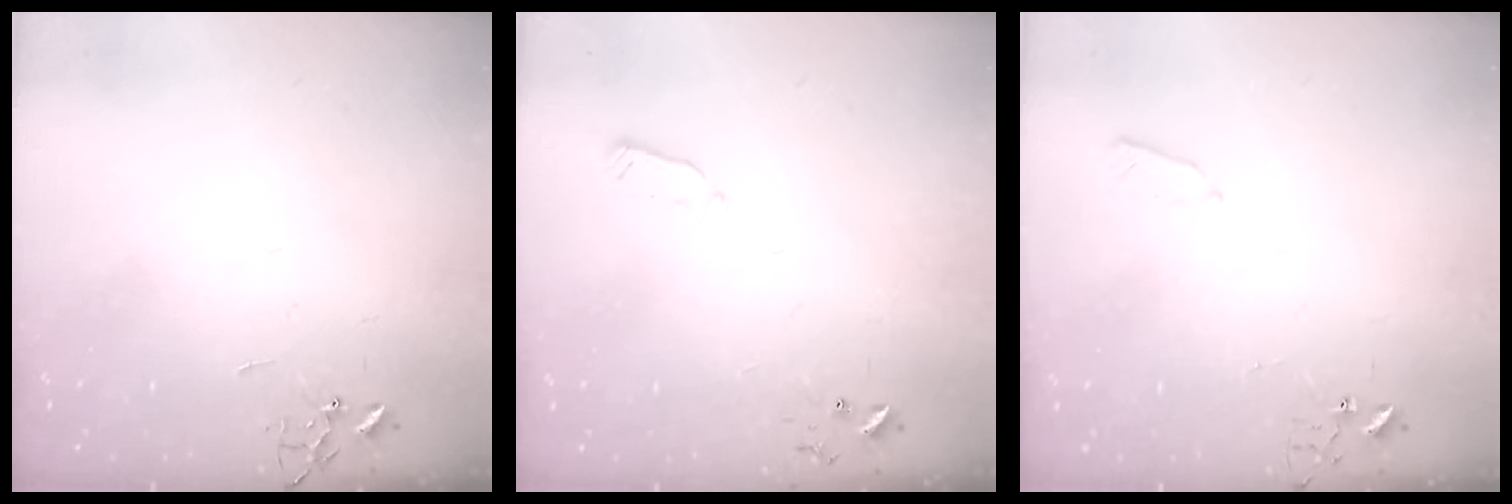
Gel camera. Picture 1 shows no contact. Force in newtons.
{"total": 2.7, "press": 2.6, "slide": 0.4}
{"total": 3.7, "press": 3.6, "slide": 0.5}